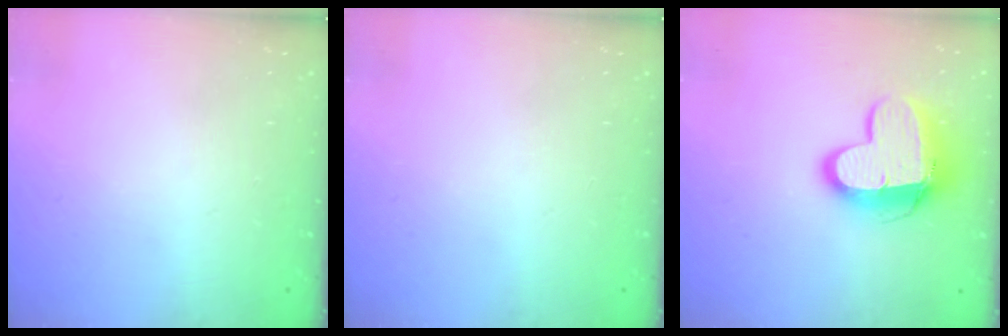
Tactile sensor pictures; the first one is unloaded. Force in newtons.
{"total": 0.0}
{"total": 13.5, "press": 13.5, "slide": 1.2}